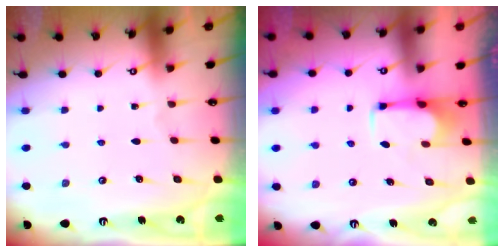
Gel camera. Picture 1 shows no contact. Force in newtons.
{"total": 2.8, "press": 2.7, "slide": 0.8}